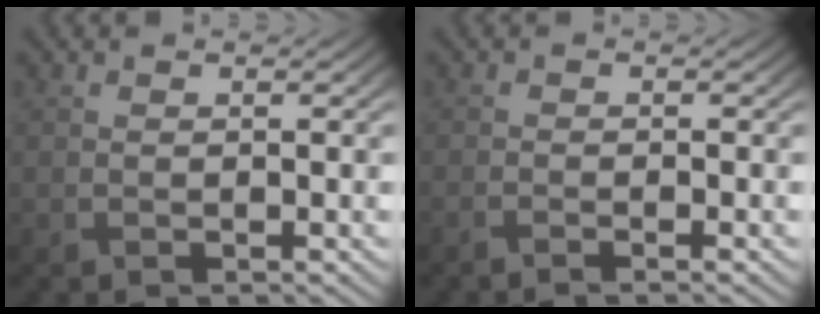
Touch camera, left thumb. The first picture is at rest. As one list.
[{"total": 1.0, "force": [-0.9, 0.0, 0.5], "torque": [-0.008, -0.003, -0.020]}]